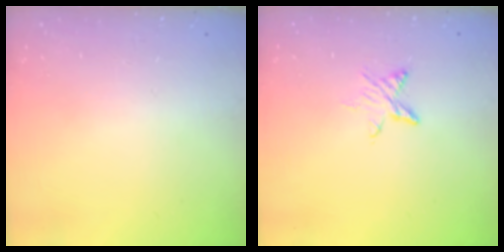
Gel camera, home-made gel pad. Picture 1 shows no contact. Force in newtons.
{"total": 3.9, "press": 3.9, "slide": 0.5}